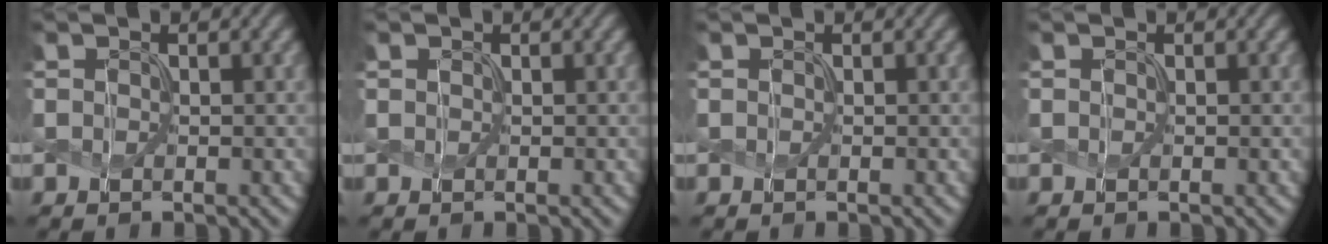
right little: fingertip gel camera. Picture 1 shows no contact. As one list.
[{"total": 0.0}, {"total": 0.0}, {"total": 0.0}]